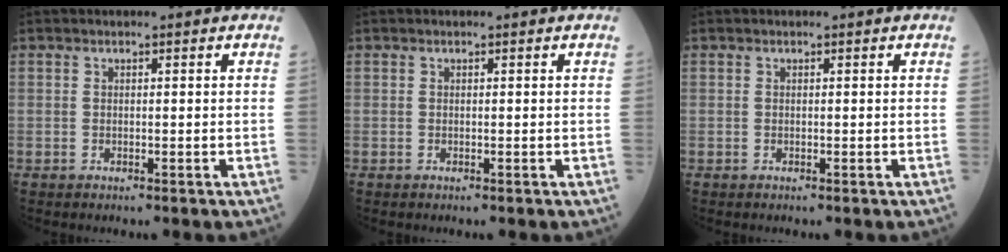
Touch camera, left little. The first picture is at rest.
{"total": 0.0}
{"total": 0.0}